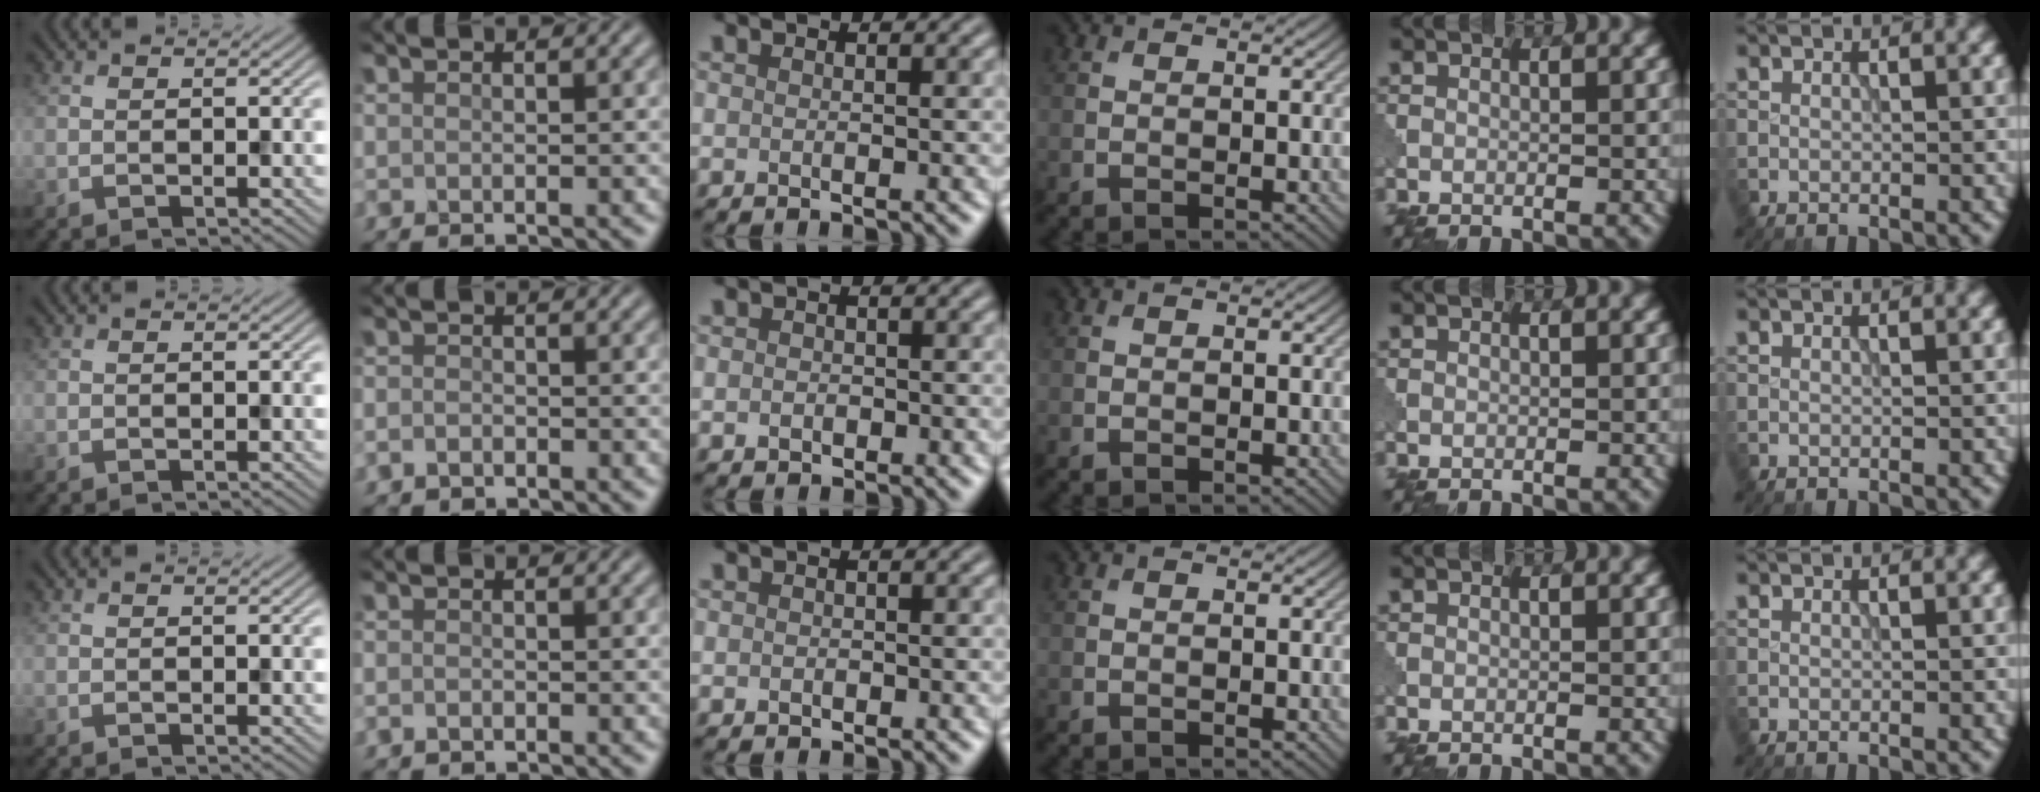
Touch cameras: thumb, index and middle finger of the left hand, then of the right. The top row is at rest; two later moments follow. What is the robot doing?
{"motion": "assemble", "object": "puzzle pieces"}